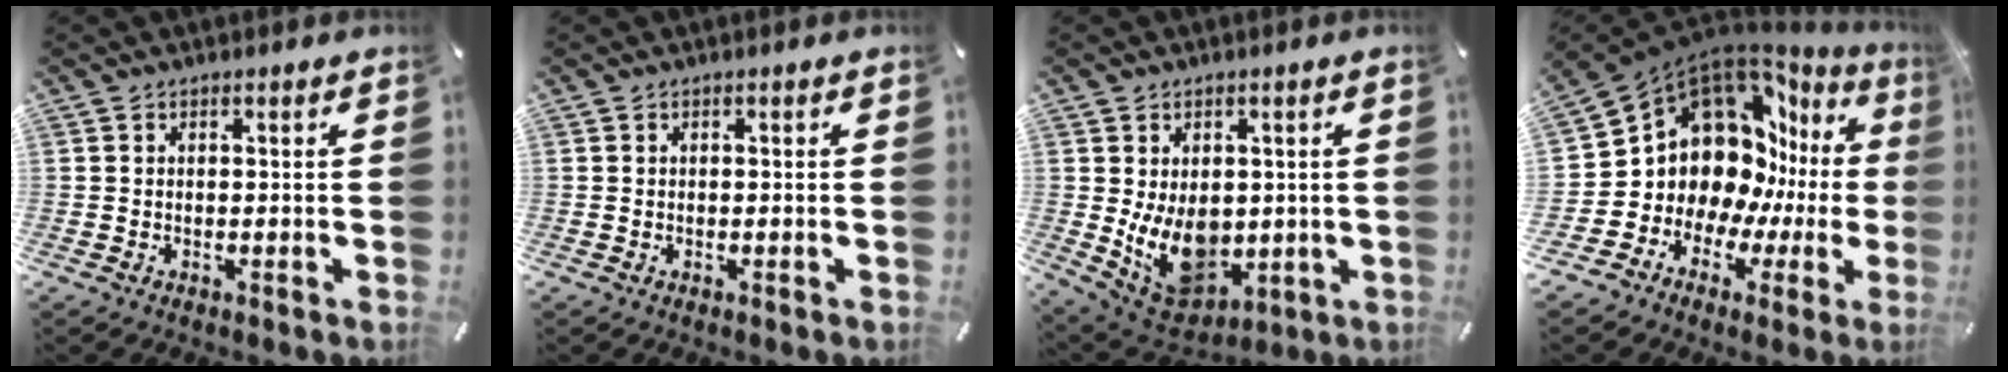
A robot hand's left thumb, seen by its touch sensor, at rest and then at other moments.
{"total": 0.0}
{"total": 12.0, "force": [-0.4, 9.0, 7.9], "torque": [-0.144, -0.013, 0.002]}
{"total": 14.4, "force": [4.5, 11.9, 6.7], "torque": [-0.117, -0.080, 0.102]}